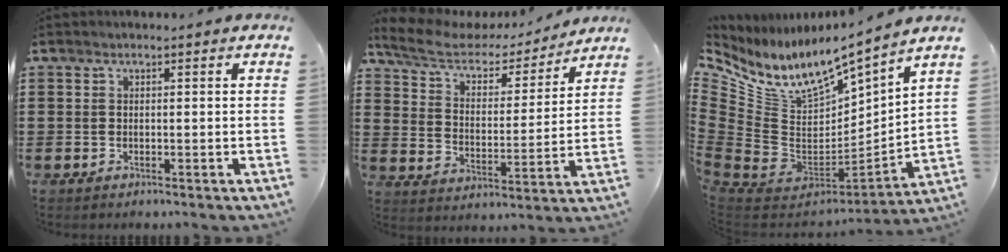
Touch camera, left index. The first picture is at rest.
{"total": 6.6, "force": [5.4, 2.5, 3.0], "torque": [-0.085, -0.027, 0.089]}
{"total": 9.6, "force": [6.3, 4.9, 5.3], "torque": [-0.131, -0.058, 0.112]}